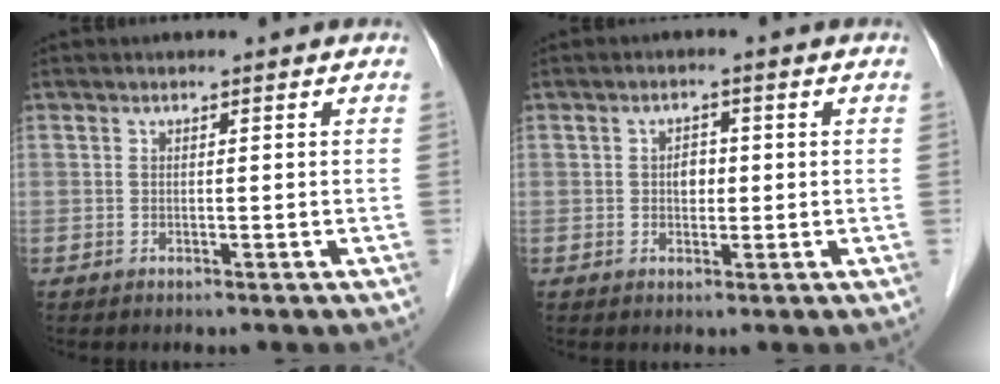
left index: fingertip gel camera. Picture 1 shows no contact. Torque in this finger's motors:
{"motor_torque": [0.15, 0.09, 0.03, 0.01]}